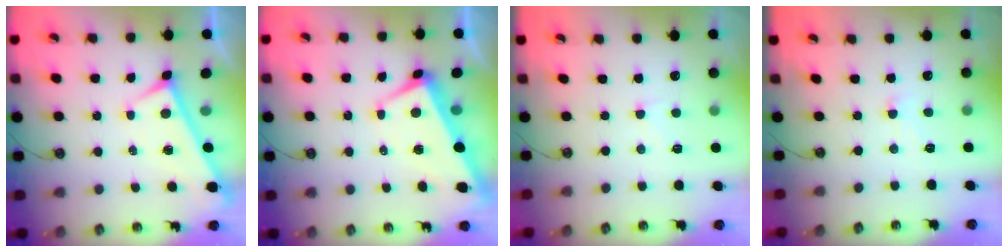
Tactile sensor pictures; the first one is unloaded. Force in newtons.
{"total": 1.2, "press": 0.6, "slide": 1.0}
{"total": 0.9, "press": 0.6, "slide": 0.7}
{"total": 2.8, "press": 2.8, "slide": 0.5}